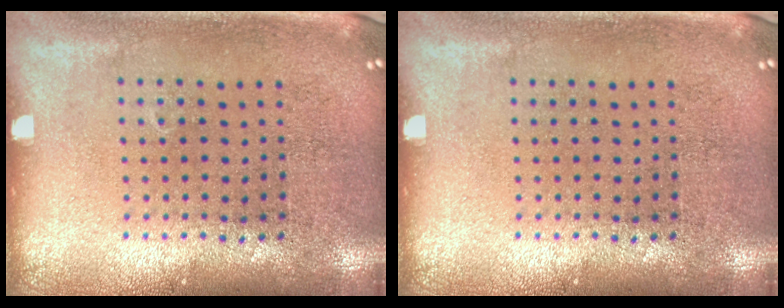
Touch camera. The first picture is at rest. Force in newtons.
{"total": 0.0}